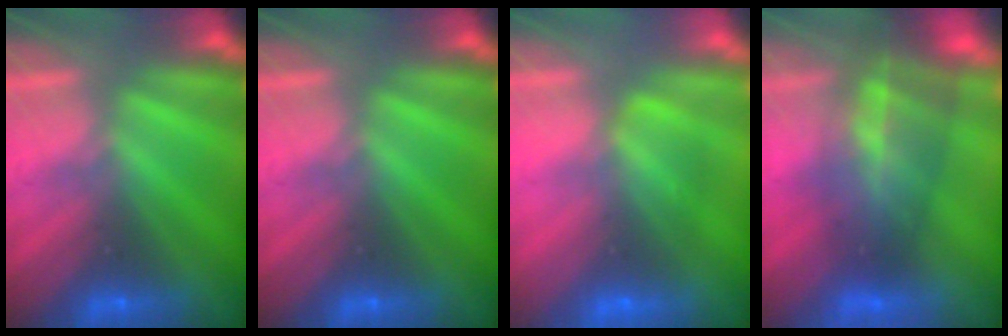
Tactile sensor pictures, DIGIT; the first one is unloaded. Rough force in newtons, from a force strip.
{"total": 0.0}
{"total": 2.7}
{"total": 7.7}